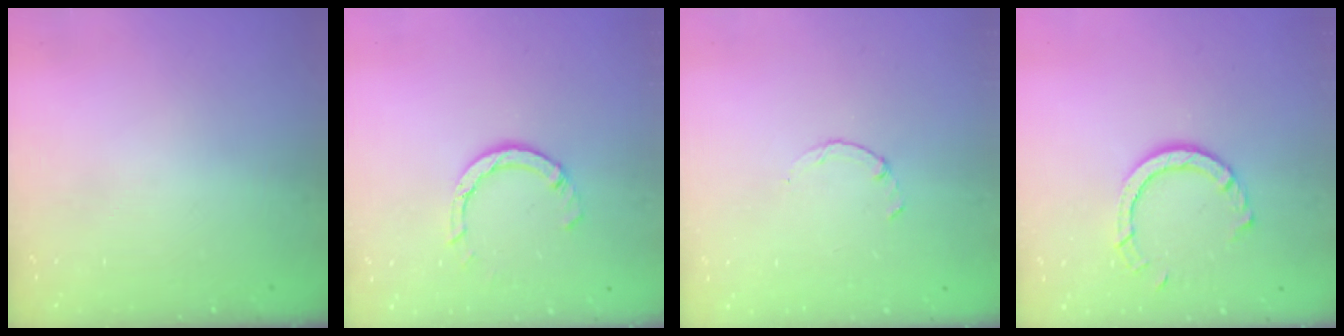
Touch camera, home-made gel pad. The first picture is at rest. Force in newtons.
{"total": 5.5, "press": 5.5, "slide": 0.6}
{"total": 1.5, "press": 1.4, "slide": 0.3}
{"total": 7.8, "press": 7.7, "slide": 0.7}